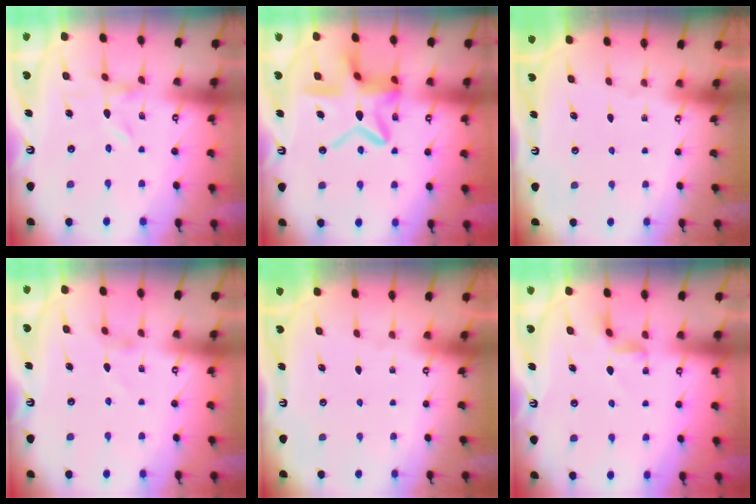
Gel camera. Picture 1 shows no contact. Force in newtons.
{"total": 17.1, "press": 17.0, "slide": 1.8}
{"total": 0.0}
{"total": 2.5, "press": 2.5, "slide": 0.4}
{"total": 0.0}
{"total": 2.5, "press": 2.4, "slide": 0.6}